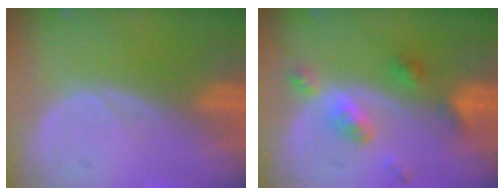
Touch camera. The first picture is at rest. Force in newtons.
{"total": 5.6, "press": 4.8, "slide": 2.8}